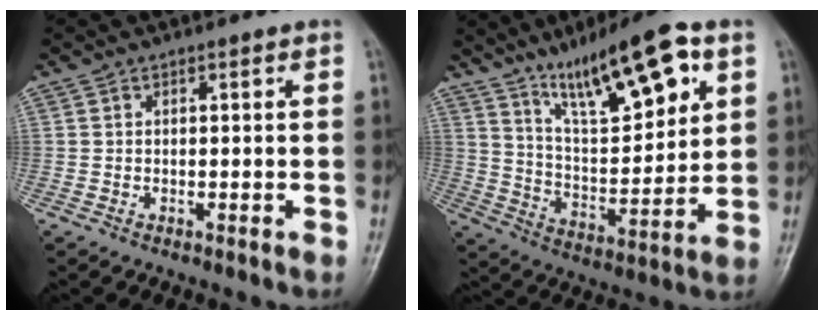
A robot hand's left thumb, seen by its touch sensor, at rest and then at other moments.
{"total": 18.4, "force": [10.2, 5.3, 14.3], "torque": [-0.204, -0.042, 0.179]}